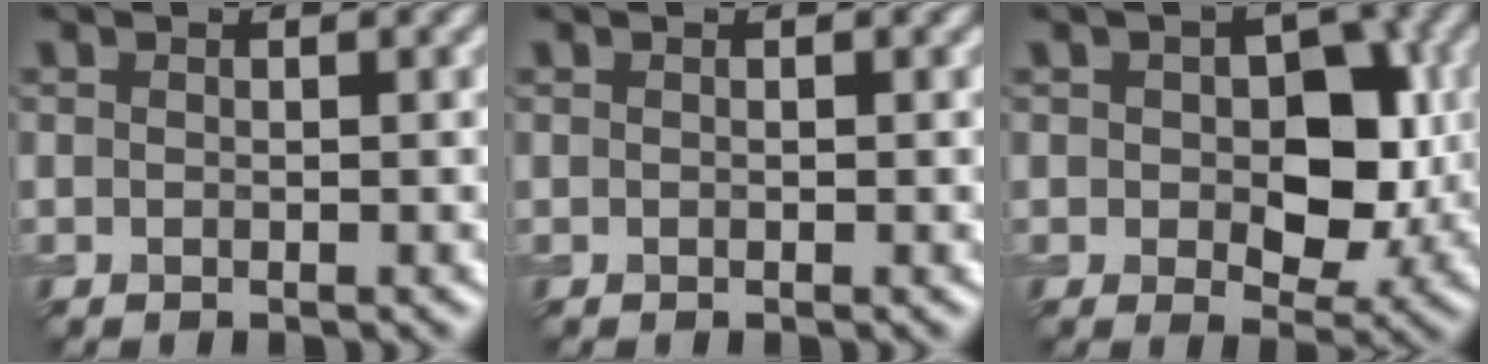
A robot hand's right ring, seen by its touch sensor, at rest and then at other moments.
{"total": 0.0}
{"total": 7.0, "force": [0.2, 4.3, 5.6], "torque": [-0.080, -0.007, 0.005]}